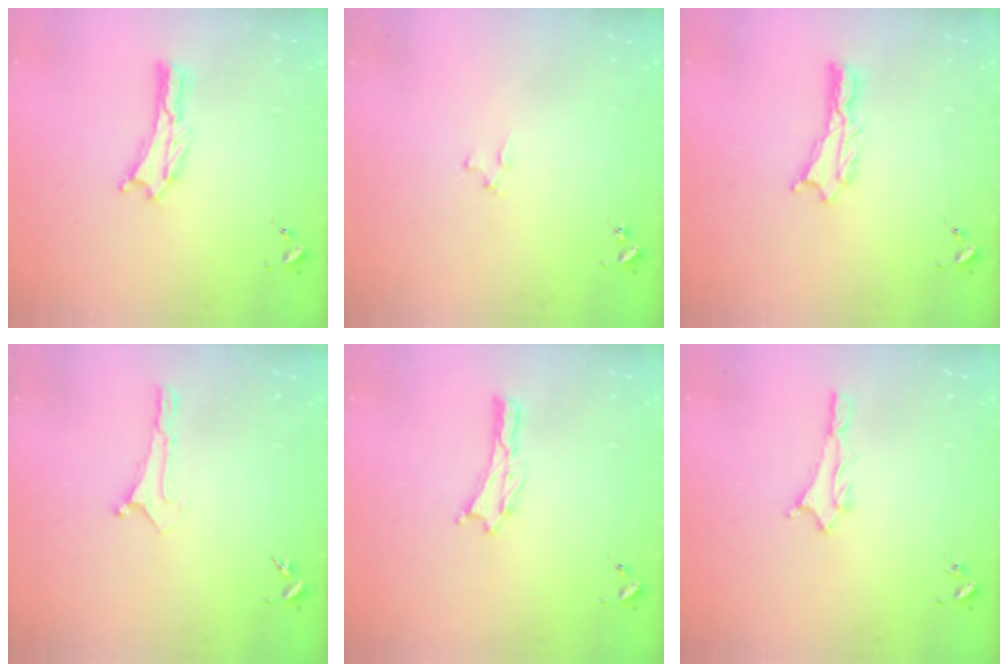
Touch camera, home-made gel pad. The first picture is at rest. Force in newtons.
{"total": 1.9, "press": 1.9, "slide": 0.2}
{"total": 0.7, "press": 0.7, "slide": 0.1}
{"total": 0.0}
{"total": 0.0}
{"total": 1.5, "press": 1.5, "slide": 0.1}